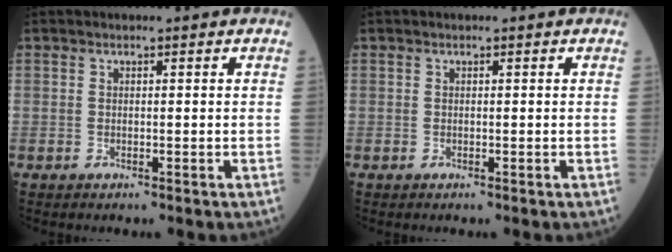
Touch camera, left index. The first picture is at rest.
{"total": 0.0}